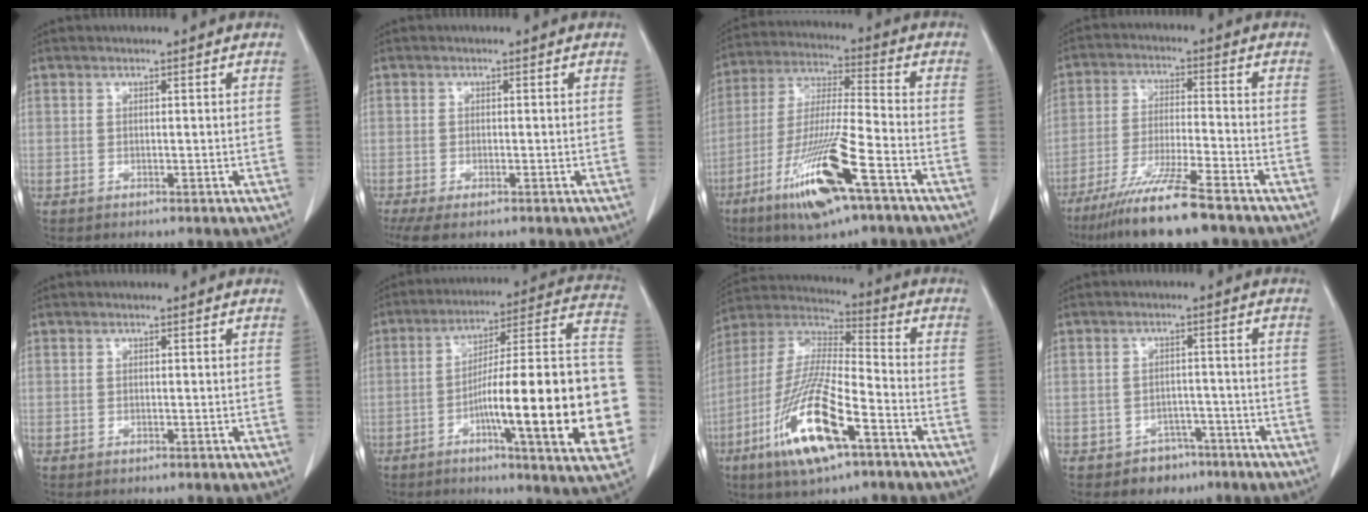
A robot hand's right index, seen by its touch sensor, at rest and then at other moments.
{"total": 5.1, "force": [-3.5, 1.6, 3.3], "torque": [-0.063, -0.017, -0.058]}
{"total": 16.2, "force": [-8.4, 1.5, 13.8], "torque": [-0.285, -0.032, -0.151]}
{"total": 11.9, "force": [-8.9, 0.1, 7.9], "torque": [-0.144, -0.036, -0.157]}
{"total": 0.0}
{"total": 25.7, "force": [-5.8, 2.3, 25.0], "torque": [-0.275, 0.013, -0.087]}
{"total": 17.4, "force": [-8.2, 3.3, 15.0], "torque": [-0.322, -0.026, -0.149]}
{"total": 6.0, "force": [-4.2, 4.3, 0.5], "torque": [0.008, 0.019, -0.056]}